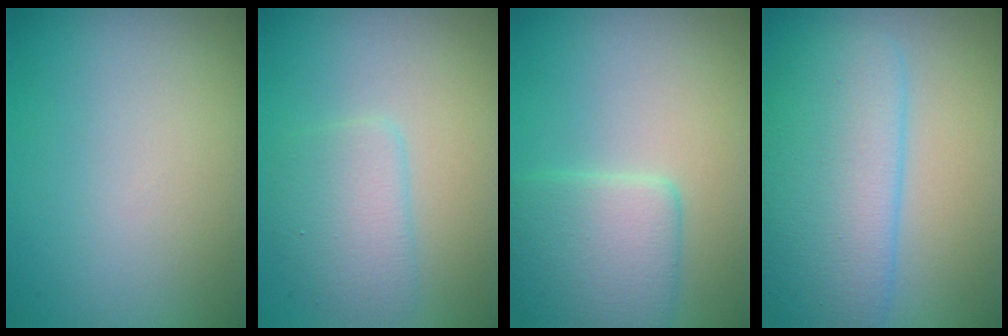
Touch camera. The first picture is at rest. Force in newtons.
{"total": 3.2, "press": 3.2, "slide": 0.1}
{"total": 4.4, "press": 4.4, "slide": 0.1}
{"total": 6.7, "press": 6.7, "slide": 0.2}